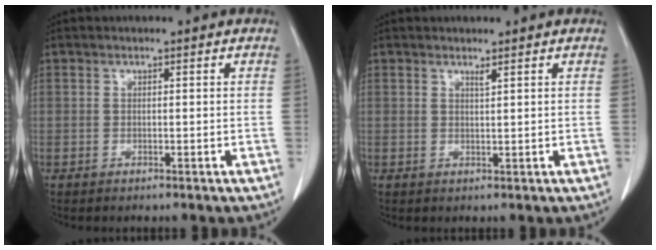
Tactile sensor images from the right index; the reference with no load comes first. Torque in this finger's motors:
{"motor_torque": [0.01, 0.01, 0.00, 0.00]}